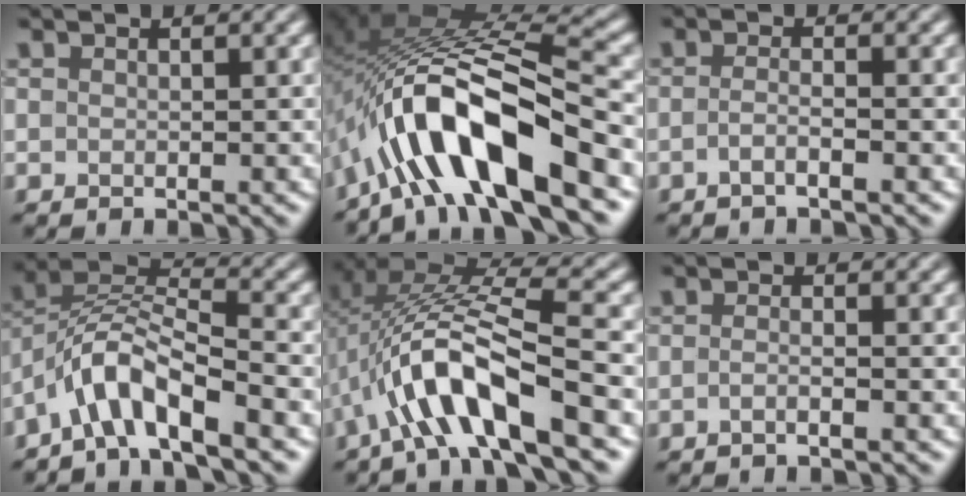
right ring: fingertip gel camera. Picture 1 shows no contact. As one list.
[{"total": 11.5, "force": [-6.0, 3.1, 9.3], "torque": [-0.158, 0.020, -0.112]}, {"total": 1.1, "force": [-0.7, -0.1, 0.9], "torque": [-0.024, 0.002, -0.018]}, {"total": 6.3, "force": [-4.0, 1.4, 4.6], "torque": [-0.086, 0.015, -0.087]}, {"total": 9.3, "force": [-2.9, 2.6, 8.4], "torque": [-0.164, 0.020, -0.058]}, {"total": 0.8, "force": [-0.5, -0.2, 0.6], "torque": [-0.018, 0.001, -0.012]}]